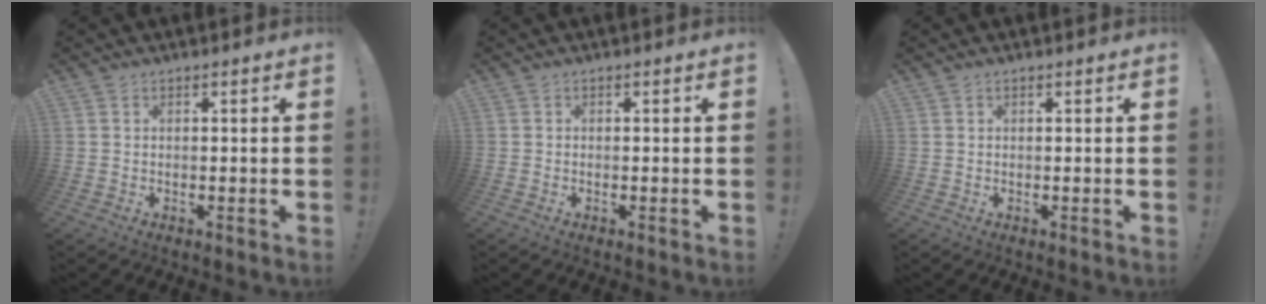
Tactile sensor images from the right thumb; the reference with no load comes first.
{"total": 0.0}
{"total": 0.0}